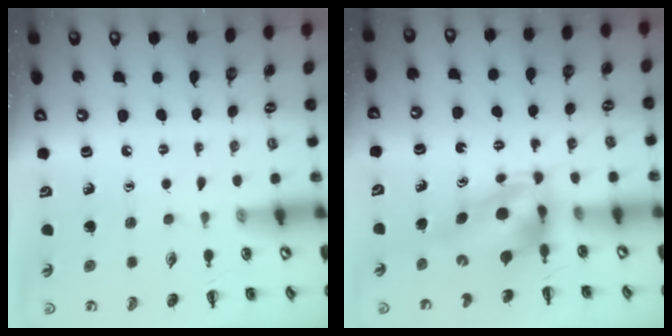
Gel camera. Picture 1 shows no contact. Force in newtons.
{"total": 5.3, "press": 5.0, "slide": 1.5}